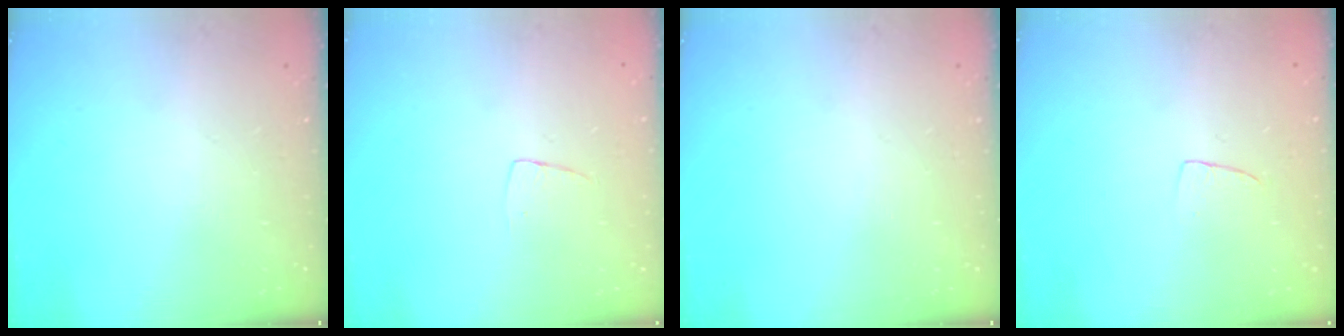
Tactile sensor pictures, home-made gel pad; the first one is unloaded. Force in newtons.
{"total": 3.5, "press": 3.5, "slide": 0.3}
{"total": 0.0}
{"total": 3.9, "press": 3.9, "slide": 0.3}